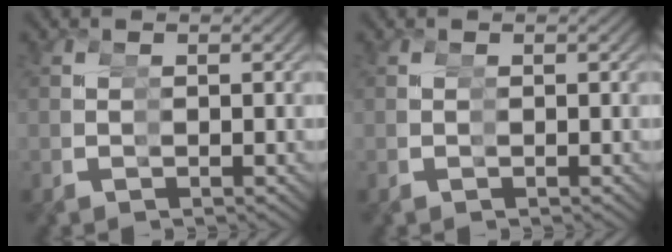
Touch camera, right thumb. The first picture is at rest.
{"total": 0.0}